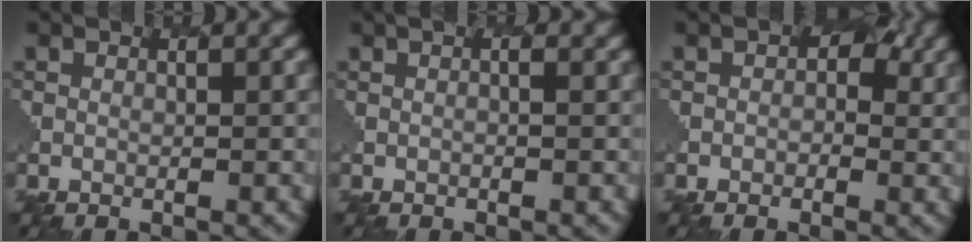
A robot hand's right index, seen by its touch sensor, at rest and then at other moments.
{"total": 1.3, "force": [0.1, 0.6, 1.1], "torque": [-0.005, 0.008, -0.013]}
{"total": 1.8, "force": [0.4, 1.8, -0.2], "torque": [-0.004, 0.001, -0.021]}